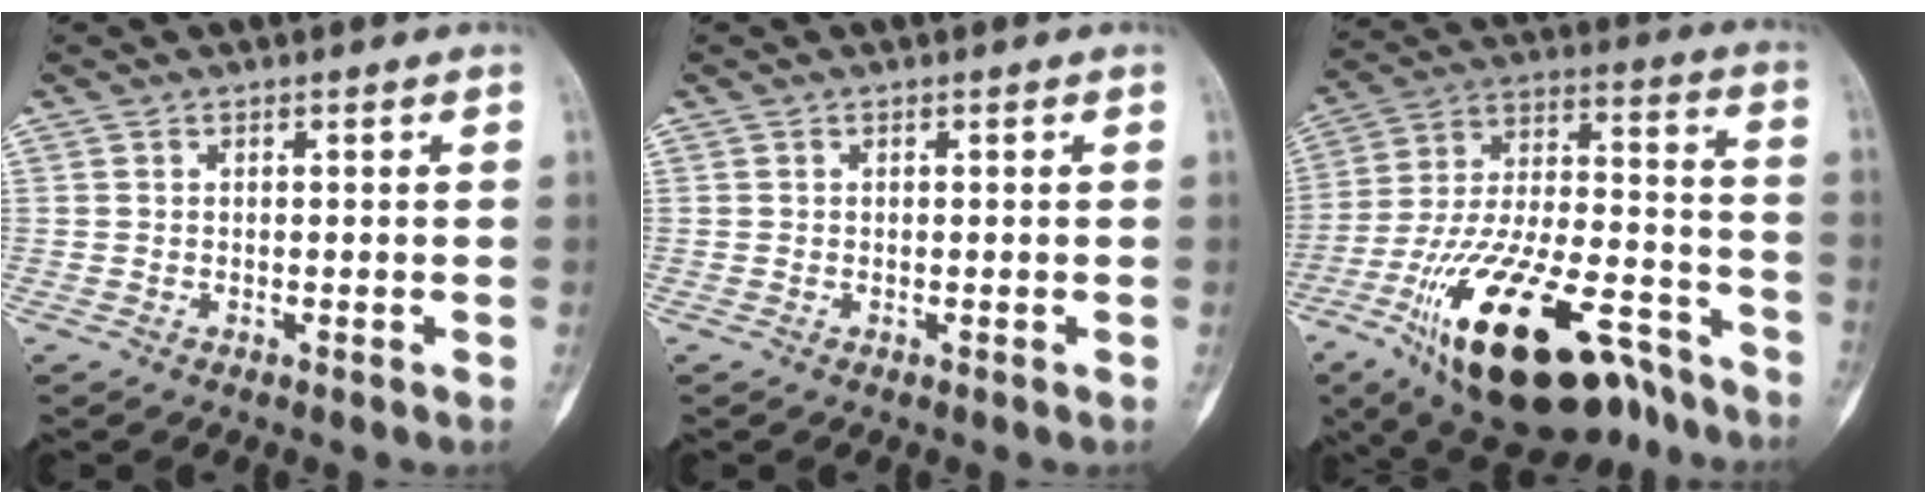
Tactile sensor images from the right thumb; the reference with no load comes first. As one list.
[{"total": 0.0}, {"total": 28.9, "force": [-17.2, 11.8, 20.0], "torque": [-0.352, 0.070, -0.285]}]